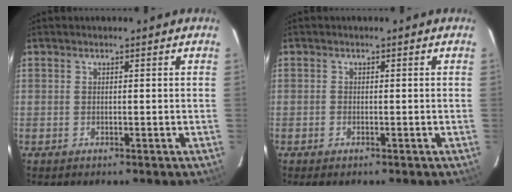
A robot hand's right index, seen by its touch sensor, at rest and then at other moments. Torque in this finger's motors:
{"motor_torque": [0.15, -0.08, 0.03, 0.02]}